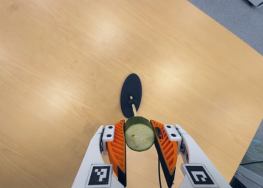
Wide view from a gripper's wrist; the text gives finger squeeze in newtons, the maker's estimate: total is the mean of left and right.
{"total": 11.2, "left": 11.6, "right": 10.8}